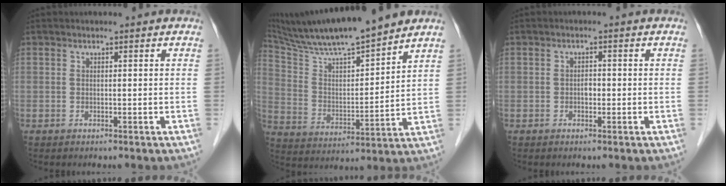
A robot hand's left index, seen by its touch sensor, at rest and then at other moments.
{"total": 16.9, "force": [14.8, 0.8, 8.1], "torque": [-0.148, 0.004, 0.257]}
{"total": 1.3, "force": [-0.7, 0.7, 0.9], "torque": [-0.012, -0.001, -0.014]}